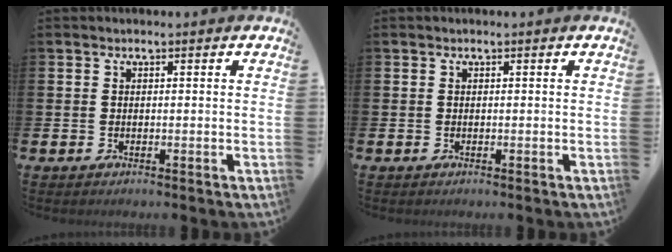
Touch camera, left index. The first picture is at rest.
{"total": 0.0}